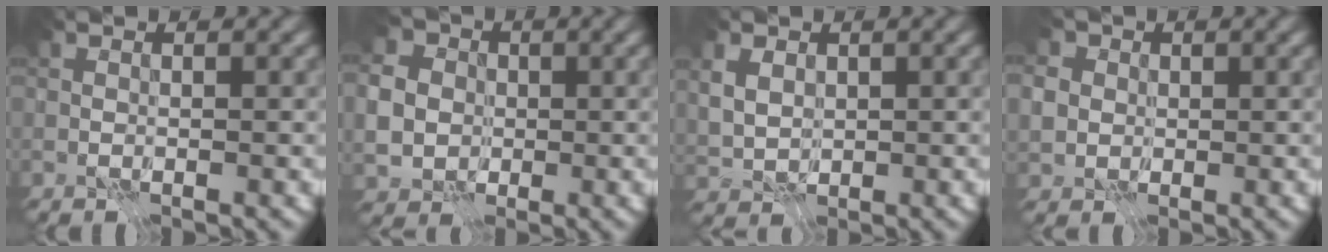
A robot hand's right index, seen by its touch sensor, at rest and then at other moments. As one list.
[{"total": 5.9, "force": [-0.2, 5.4, 2.5], "torque": [-0.058, 0.007, -0.018]}, {"total": 2.7, "force": [0.8, 2.0, 1.6], "torque": [-0.039, 0.001, 0.015]}, {"total": 4.4, "force": [1.1, 3.9, 1.8], "torque": [-0.043, 0.017, 0.008]}]